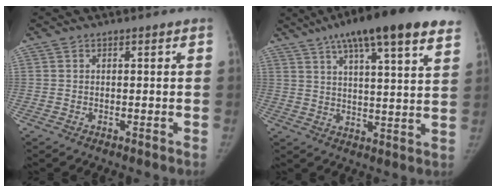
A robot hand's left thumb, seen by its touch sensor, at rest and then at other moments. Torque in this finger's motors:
{"motor_torque": [3.30, -1.74, 1.67, -1.09, 0.32]}